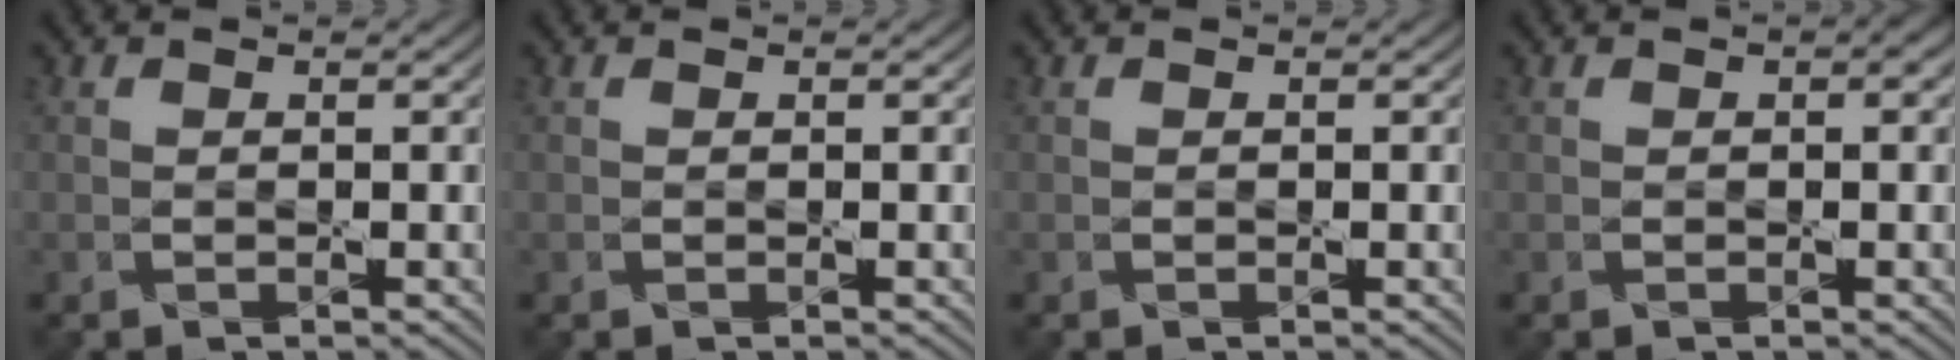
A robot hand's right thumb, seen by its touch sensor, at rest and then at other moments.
{"total": 0.0}
{"total": 0.0}
{"total": 0.9, "force": [0.2, 0.4, 0.8], "torque": [-0.010, 0.000, 0.004]}